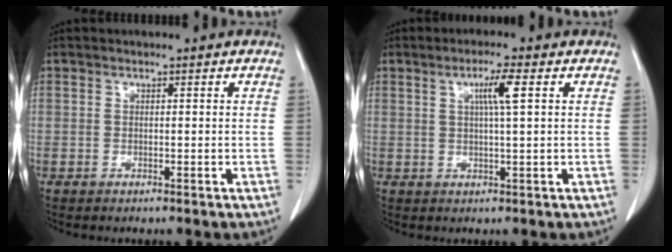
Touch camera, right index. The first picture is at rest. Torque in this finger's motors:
{"motor_torque": [0.34, 0.01, 0.25, 0.06]}